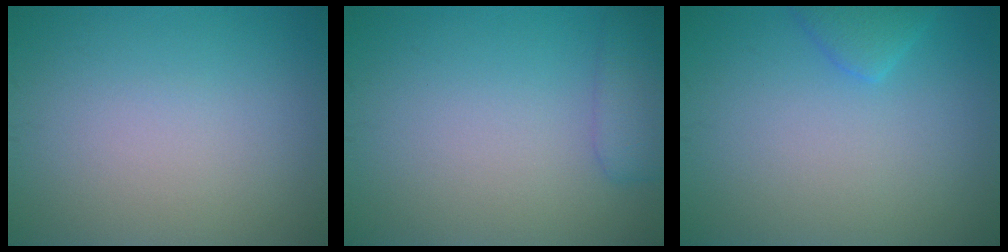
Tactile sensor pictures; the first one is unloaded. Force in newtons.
{"total": 2.5, "press": 2.5, "slide": 0.2}
{"total": 1.8, "press": 1.8, "slide": 0.1}